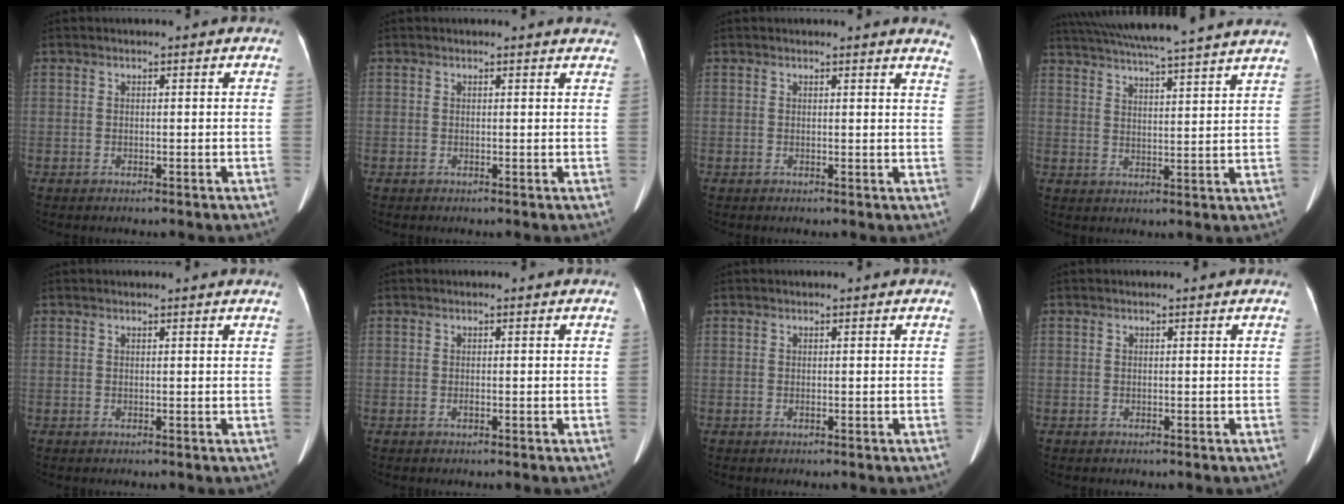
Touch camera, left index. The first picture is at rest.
{"total": 4.3, "force": [4.0, 1.4, 0.7], "torque": [-0.001, 0.006, 0.021]}
{"total": 5.6, "force": [5.5, 0.1, 1.3], "torque": [-0.004, -0.024, 0.028]}
{"total": 22.7, "force": [20.3, 0.0, 10.1], "torque": [-0.176, 0.011, 0.274]}
{"total": 1.5, "force": [1.5, -0.2, 0.5], "torque": [-0.017, 0.005, 0.015]}
{"total": 0.0}
{"total": 0.0}
{"total": 0.0}